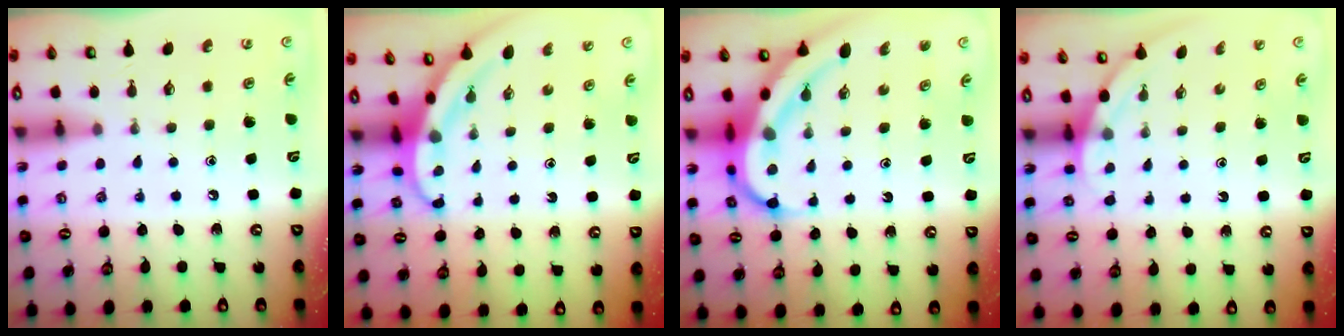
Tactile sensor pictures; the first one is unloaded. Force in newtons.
{"total": 3.9, "press": 3.9, "slide": 0.5}
{"total": 10.1, "press": 10.1, "slide": 1.1}
{"total": 2.2, "press": 2.2, "slide": 0.0}